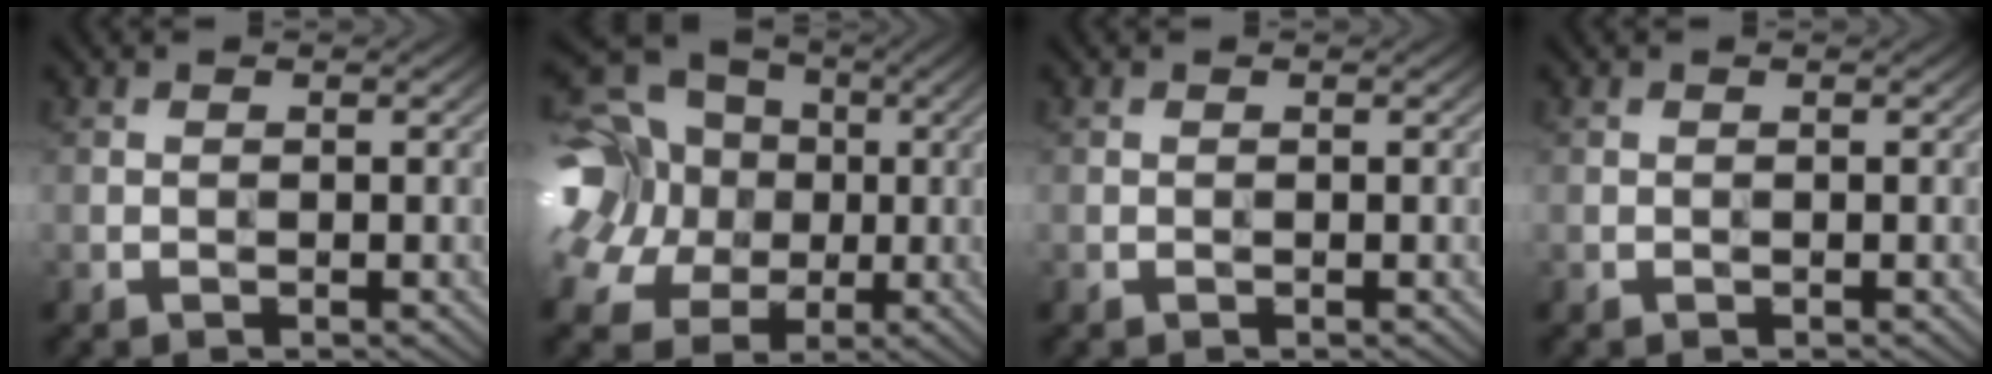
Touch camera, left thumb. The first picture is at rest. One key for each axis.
{"total": 19.5, "fx": 2.5, "fy": 16.6, "fz": 9.9, "tx": -0.296, "ty": 0.047, "tz": 0.015}
{"total": 0.0}
{"total": 0.0}